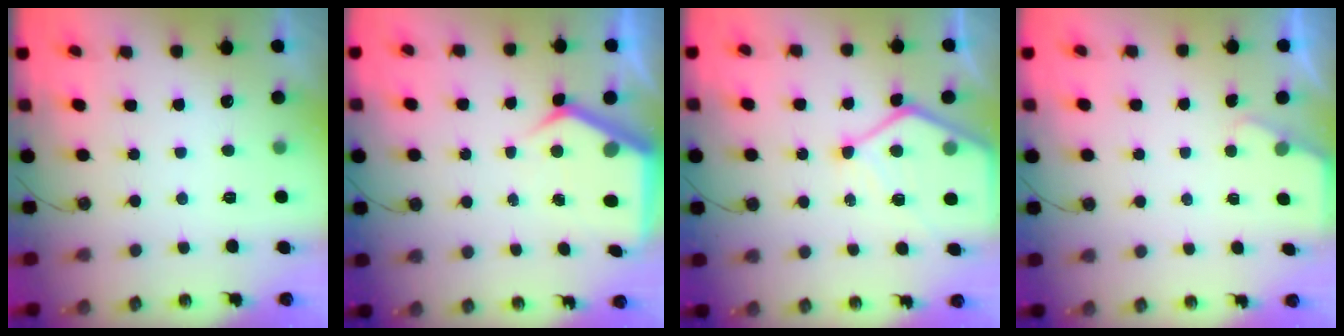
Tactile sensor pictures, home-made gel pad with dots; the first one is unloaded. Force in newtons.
{"total": 8.4, "press": 8.3, "slide": 0.7}
{"total": 12.2, "press": 12.2, "slide": 1.2}
{"total": 1.5, "press": 1.5, "slide": 0.3}